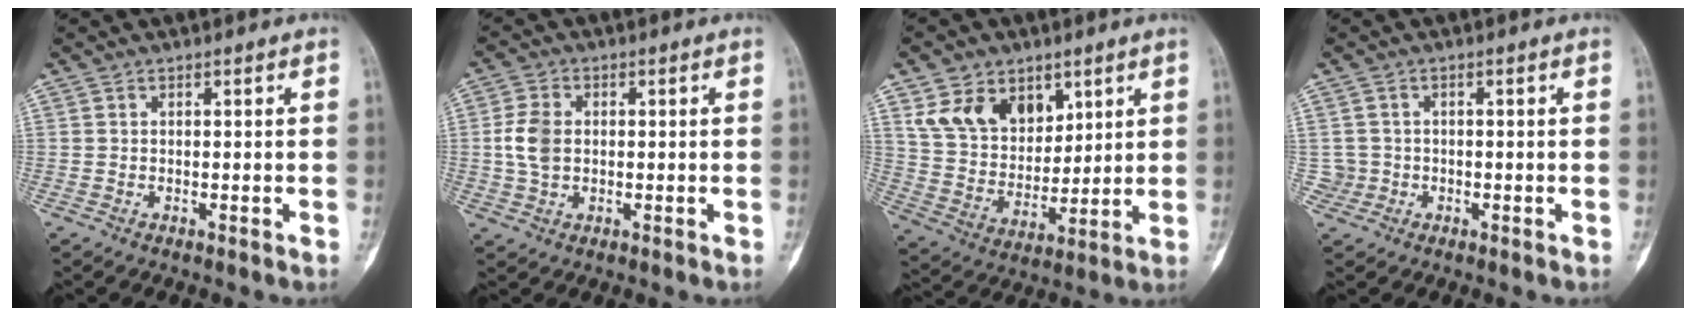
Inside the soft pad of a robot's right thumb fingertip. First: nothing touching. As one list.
[{"total": 5.8, "force": [0.1, 4.1, 4.1], "torque": [-0.083, 0.007, -0.001]}, {"total": 13.6, "force": [6.9, 9.5, 6.9], "torque": [-0.088, -0.035, 0.141]}, {"total": 2.5, "force": [-0.5, 2.4, -0.2], "torque": [0.017, 0.009, -0.013]}]